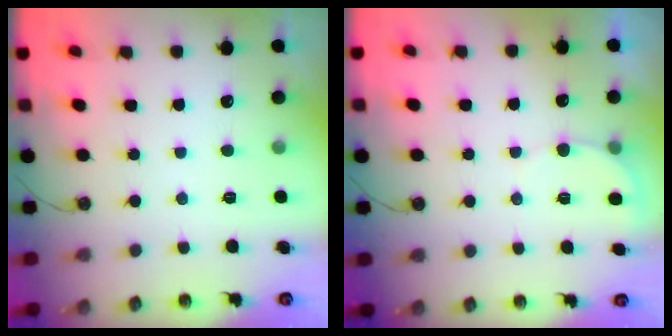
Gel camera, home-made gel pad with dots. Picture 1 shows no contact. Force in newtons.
{"total": 4.5, "press": 4.4, "slide": 0.9}